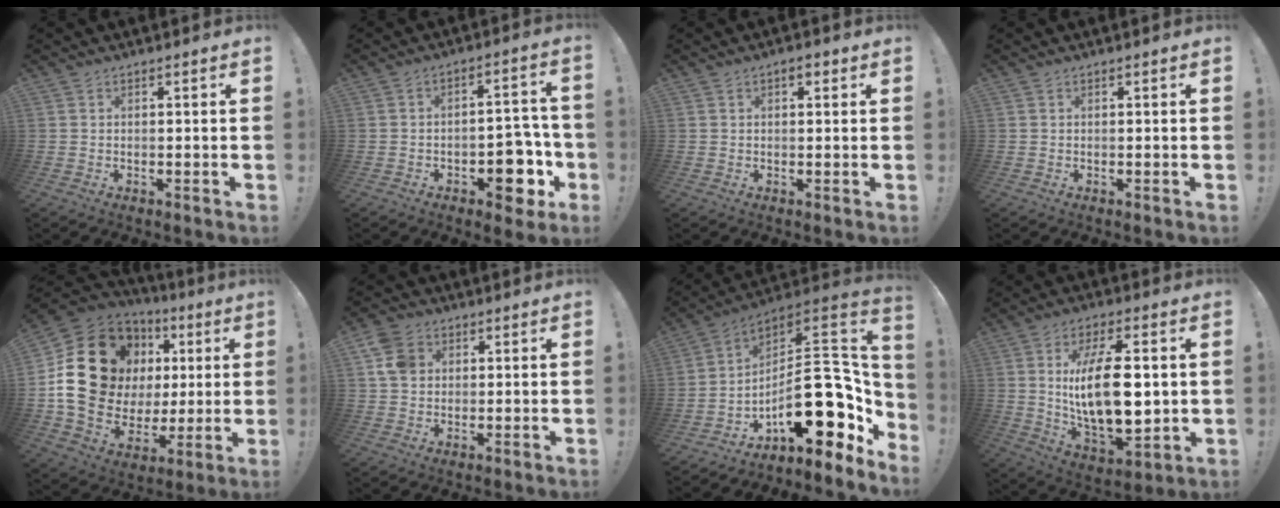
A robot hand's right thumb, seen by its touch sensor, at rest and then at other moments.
{"total": 11.5, "force": [-4.9, 6.9, 7.8], "torque": [-0.051, 0.031, -0.080]}
{"total": 2.2, "force": [1.0, 1.2, 1.5], "torque": [-0.018, -0.001, 0.015]}
{"total": 0.0}
{"total": 23.6, "force": [6.2, 18.5, 13.2], "torque": [-0.218, -0.030, 0.152]}
{"total": 8.1, "force": [2.3, 6.6, 4.2], "torque": [-0.079, 0.004, 0.045]}
{"total": 24.8, "force": [-5.3, 11.6, 21.3], "torque": [-0.322, 0.010, -0.080]}
{"total": 19.7, "force": [2.4, 8.5, 17.6], "torque": [-0.325, -0.013, 0.030]}